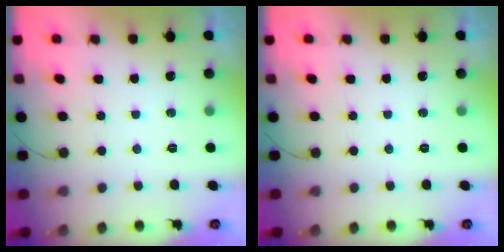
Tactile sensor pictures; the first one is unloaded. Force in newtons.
{"total": 0.0}